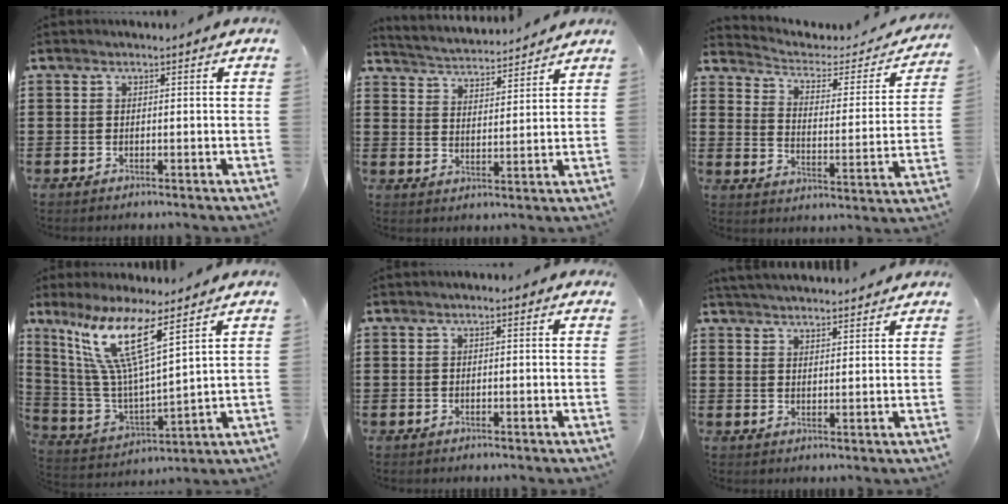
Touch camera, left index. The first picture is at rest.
{"total": 3.3, "force": [3.3, -0.1, -0.1], "torque": [-0.018, -0.025, 0.053]}
{"total": 2.8, "force": [2.1, 1.3, 1.2], "torque": [-0.039, -0.017, 0.026]}
{"total": 12.4, "force": [7.9, 1.5, 9.5], "torque": [-0.219, -0.046, 0.130]}
{"total": 0.6, "force": [0.1, 0.3, 0.6], "torque": [-0.011, 0.004, 0.002]}
{"total": 3.4, "force": [3.3, 0.0, 0.3], "torque": [-0.014, -0.007, 0.063]}